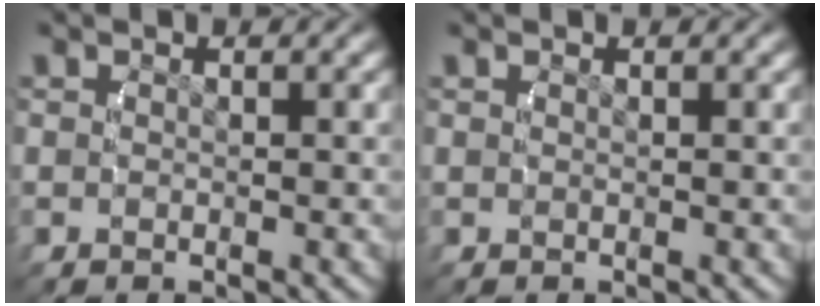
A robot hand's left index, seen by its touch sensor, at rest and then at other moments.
{"total": 0.0}